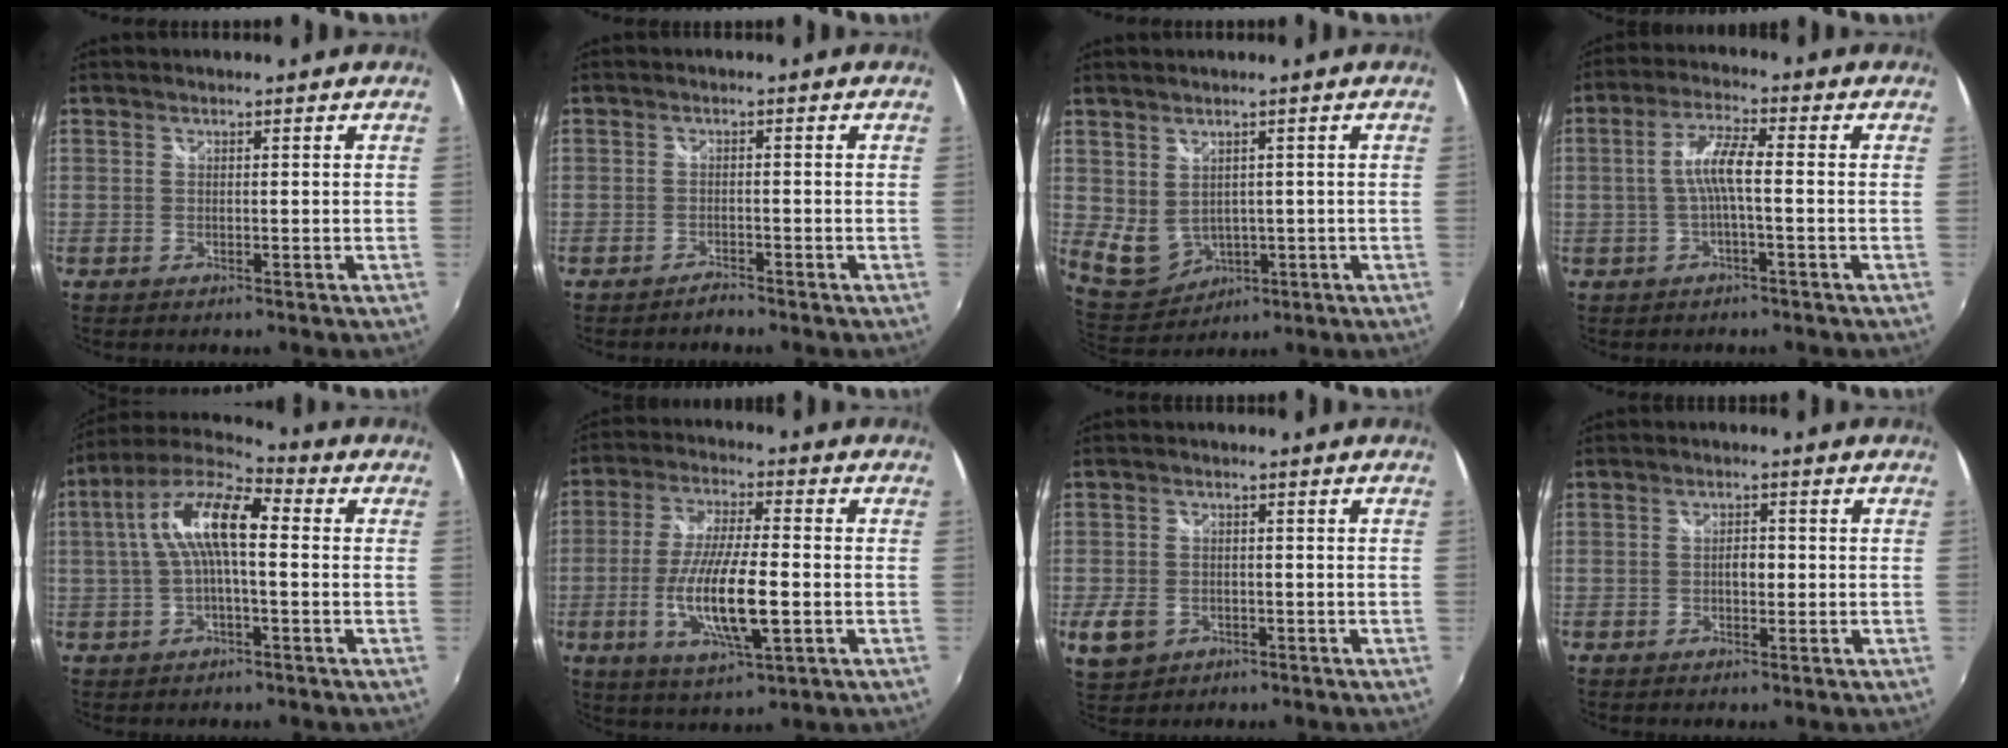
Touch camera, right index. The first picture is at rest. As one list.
[{"total": 1.6, "force": [-1.6, 0.2, 0.1], "torque": [-0.006, -0.004, -0.030]}, {"total": 6.6, "force": [0.5, 5.4, 3.8], "torque": [-0.075, -0.011, 0.032]}, {"total": 5.5, "force": [-0.9, 0.5, 5.3], "torque": [-0.112, 0.009, -0.016]}, {"total": 12.1, "force": [0.9, 4.1, 11.4], "torque": [-0.218, 0.026, 0.009]}, {"total": 13.9, "force": [-3.4, 3.1, 13.1], "torque": [-0.260, -0.015, -0.062]}, {"total": 5.9, "force": [-2.4, 4.4, 3.1], "torque": [-0.079, -0.008, -0.039]}, {"total": 2.2, "force": [-0.4, 1.4, 1.7], "torque": [-0.028, 0.004, -0.008]}]